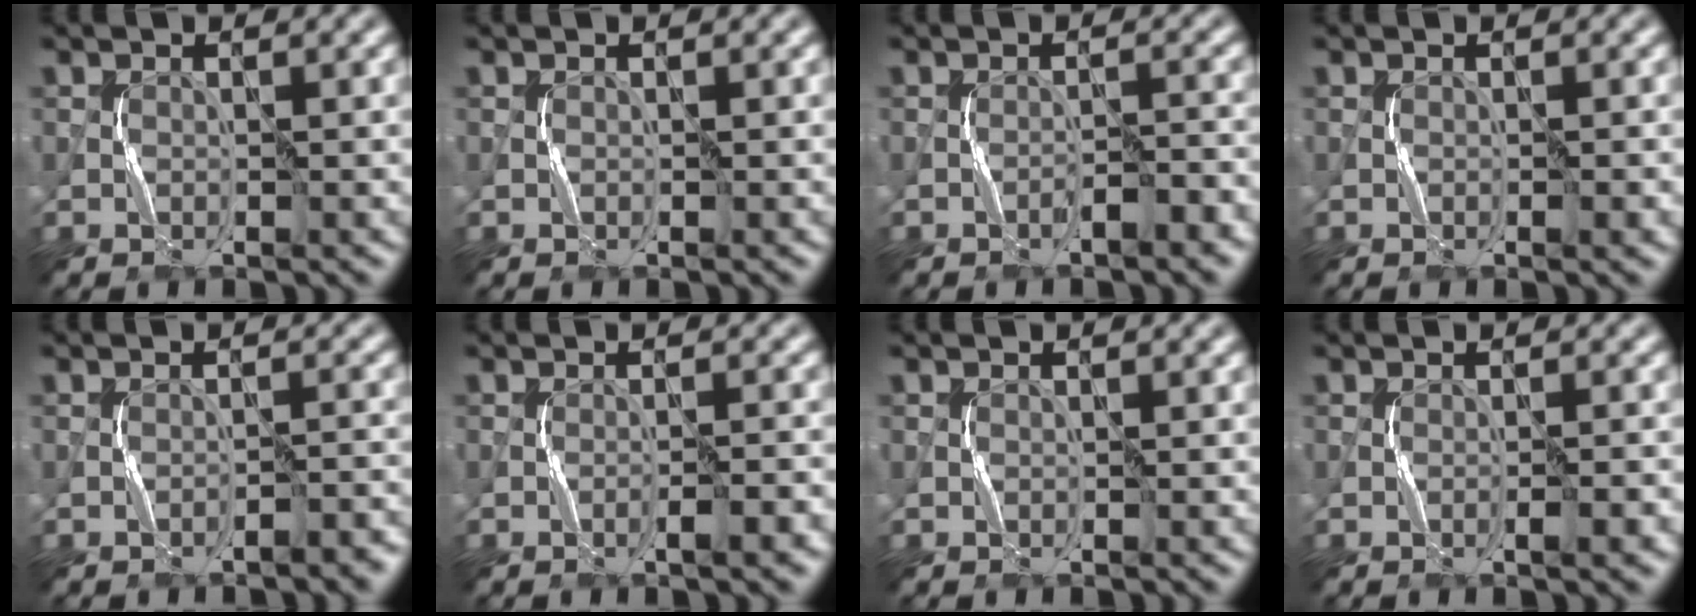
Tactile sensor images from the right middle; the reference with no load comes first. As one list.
[{"total": 0.0}, {"total": 1.7, "force": [-1.2, 0.3, 1.2], "torque": [-0.016, 0.010, -0.021]}, {"total": 0.7, "force": [-0.2, 0.1, 0.6], "torque": [-0.008, 0.000, -0.003]}, {"total": 1.7, "force": [-1.4, 0.3, 1.0], "torque": [-0.010, 0.011, -0.020]}, {"total": 2.0, "force": [-0.9, 0.3, 1.7], "torque": [-0.022, 0.009, -0.017]}, {"total": 0.0}, {"total": 1.6, "force": [-0.6, 0.2, 1.4], "torque": [-0.019, 0.004, -0.010]}]